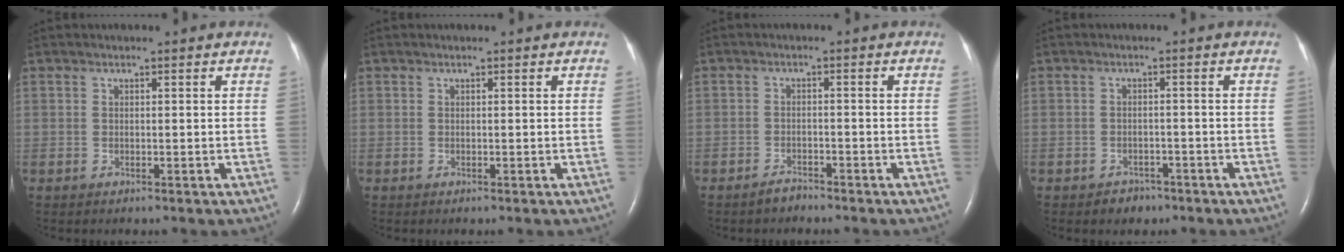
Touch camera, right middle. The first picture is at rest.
{"total": 0.0}
{"total": 1.8, "force": [-1.7, 0.4, 0.4], "torque": [-0.014, -0.003, -0.028]}
{"total": 2.3, "force": [-1.7, 1.5, 0.4], "torque": [-0.013, 0.004, -0.019]}